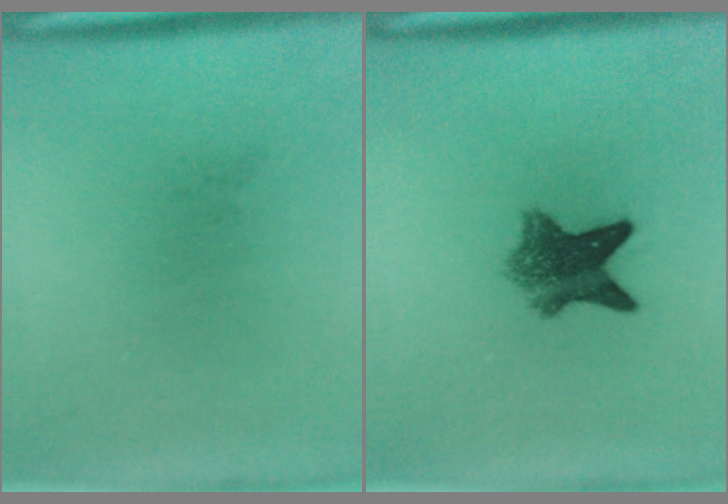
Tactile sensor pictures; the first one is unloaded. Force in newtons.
{"total": 6.9}